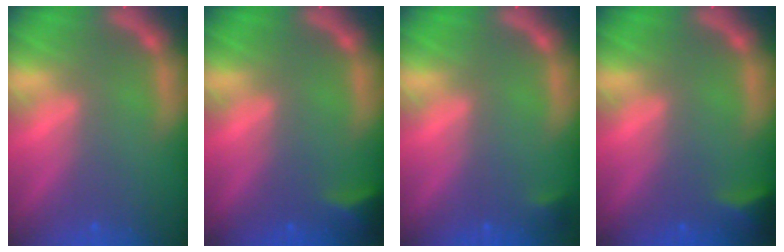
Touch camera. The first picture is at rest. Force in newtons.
{"total": 2.4}
{"total": 0.9}
{"total": 2.4}